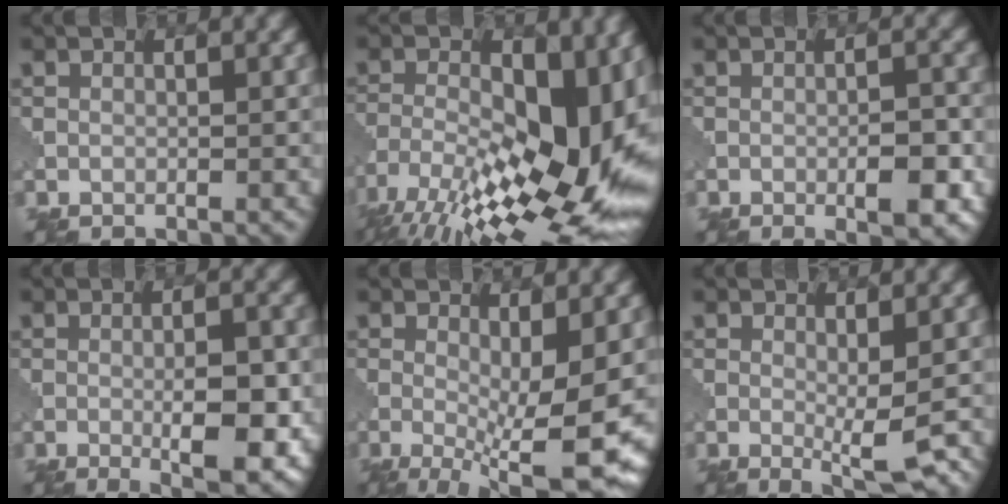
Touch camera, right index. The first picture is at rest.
{"total": 17.9, "force": [-6.1, 7.2, 15.3], "torque": [-0.252, 0.006, -0.109]}
{"total": 3.6, "force": [-1.2, 0.9, 3.3], "torque": [-0.052, 0.000, -0.017]}
{"total": 6.4, "force": [-1.4, 1.7, 6.1], "torque": [-0.092, -0.007, -0.017]}
{"total": 9.5, "force": [-1.8, 2.3, 9.0], "torque": [-0.153, -0.021, -0.020]}
{"total": 3.9, "force": [-0.5, 0.8, 3.8], "torque": [-0.063, -0.014, -0.006]}